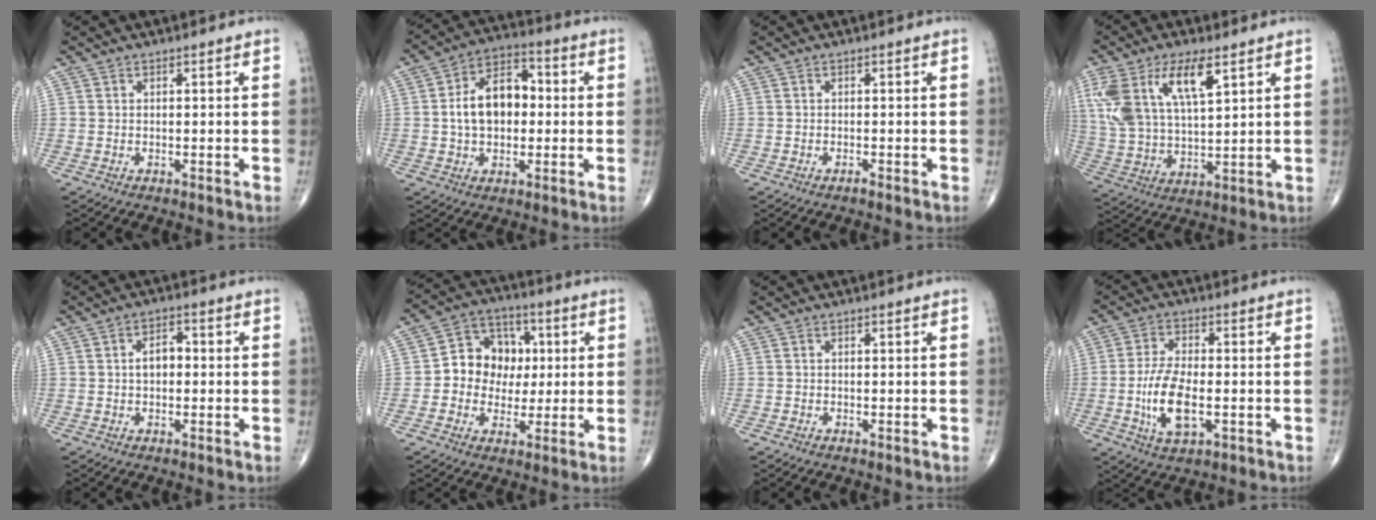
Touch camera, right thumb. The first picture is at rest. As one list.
[{"total": 12.3, "force": [0.3, 8.0, 9.3], "torque": [-0.139, 0.025, -0.002]}, {"total": 0.5, "force": [-0.5, 0.0, 0.2], "torque": [-0.006, 0.002, -0.010]}, {"total": 15.7, "force": [7.1, 6.6, 12.4], "torque": [-0.252, -0.012, 0.141]}, {"total": 3.7, "force": [-0.1, 2.4, 2.9], "torque": [-0.039, 0.015, -0.008]}, {"total": 11.3, "force": [0.5, 9.6, 5.8], "torque": [-0.039, 0.022, 0.000]}, {"total": 0.0}, {"total": 9.9, "force": [-2.2, 4.5, 8.5], "torque": [-0.168, 0.004, -0.039]}]